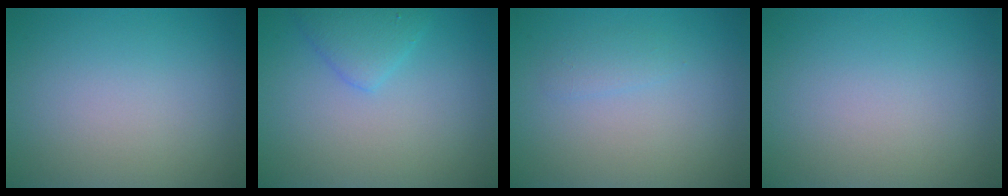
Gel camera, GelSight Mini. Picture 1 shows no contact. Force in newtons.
{"total": 2.2, "press": 2.2, "slide": 0.2}
{"total": 1.0, "press": 1.0, "slide": 0.0}
{"total": 0.0}